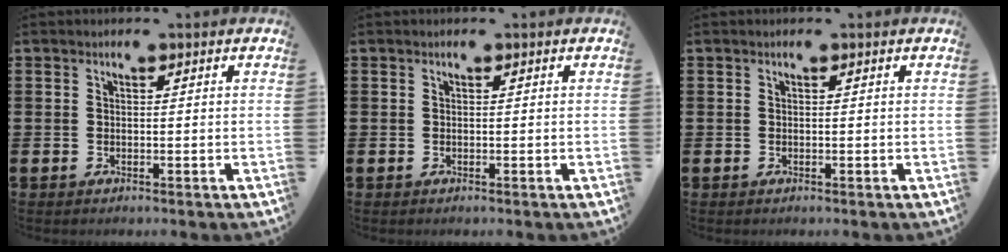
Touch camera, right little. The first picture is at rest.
{"total": 0.0}
{"total": 0.0}